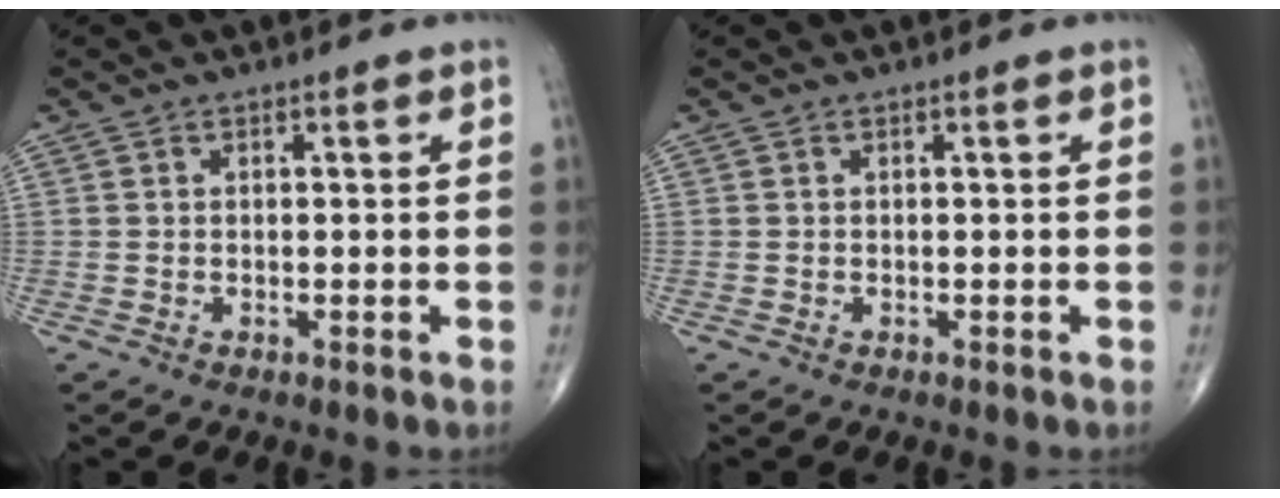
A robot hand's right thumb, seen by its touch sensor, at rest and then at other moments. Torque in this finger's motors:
{"motor_torque": [-0.24, 0.24, 0.00, 0.00, 0.00]}